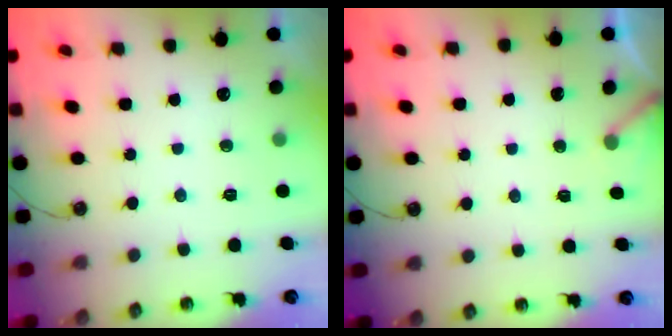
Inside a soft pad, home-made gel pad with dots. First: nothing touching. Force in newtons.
{"total": 2.3, "press": 2.3, "slide": 0.1}